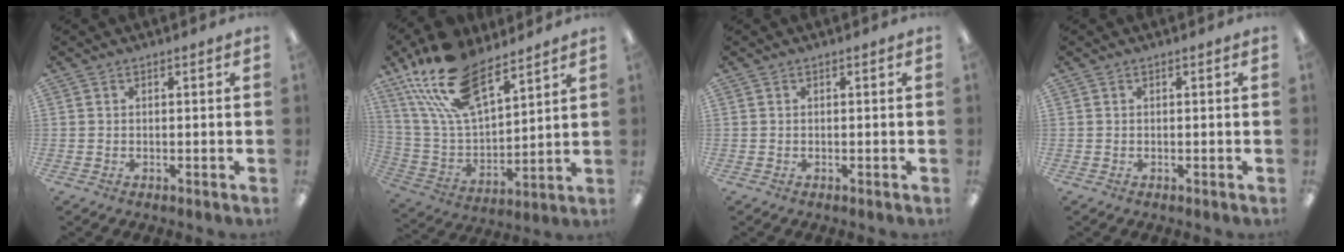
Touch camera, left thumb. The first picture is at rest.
{"total": 21.9, "force": [14.8, 10.1, 12.7], "torque": [-0.267, -0.070, 0.269]}
{"total": 0.0}
{"total": 0.0}